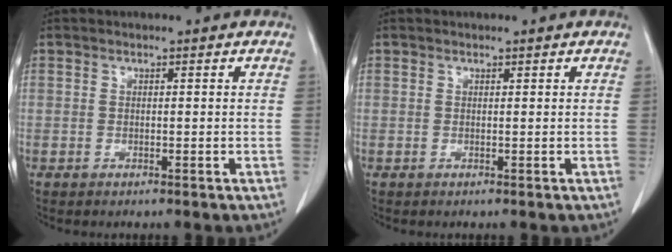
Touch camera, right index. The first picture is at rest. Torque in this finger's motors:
{"motor_torque": [0.14, -0.08, -0.01, 0.01]}